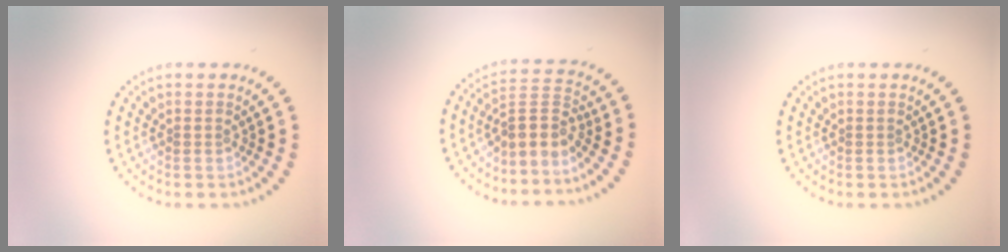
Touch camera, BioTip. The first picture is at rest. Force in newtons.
{"total": 3.1, "press": 2.2, "slide": 2.2}
{"total": 0.0}